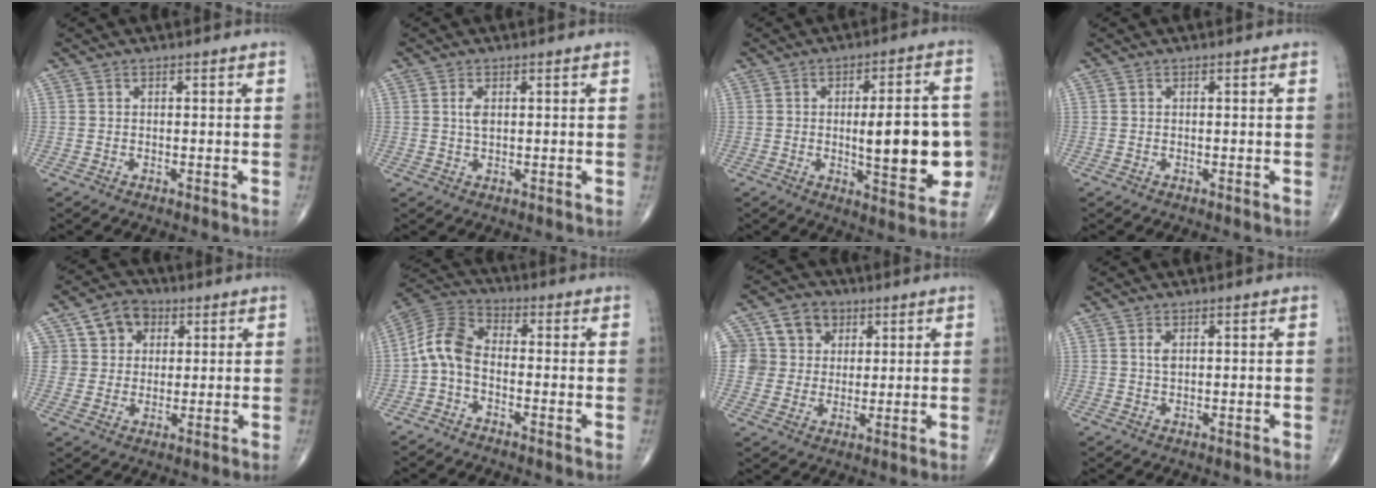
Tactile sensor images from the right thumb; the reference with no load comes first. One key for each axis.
{"total": 2.1, "fx": 0.5, "fy": 1.1, "fz": 1.7, "tx": -0.033, "ty": -0.002, "tz": 0.011}
{"total": 16.3, "fx": -1.6, "fy": 5.2, "fz": 15.4, "tx": -0.189, "ty": 0.009, "tz": -0.016}
{"total": 0.0}
{"total": 8.2, "fx": 3.2, "fy": 7.0, "fz": 2.9, "tx": -0.010, "ty": -0.004, "tz": 0.051}
{"total": 7.8, "fx": -1.8, "fy": 4.6, "fz": 6.0, "tx": -0.119, "ty": 0.030, "tz": -0.053}
{"total": 10.5, "fx": 3.5, "fy": 9.4, "fz": 3.3, "tx": -0.029, "ty": 0.010, "tz": 0.058}
{"total": 1.4, "fx": 0.5, "fy": 0.7, "fz": 1.1, "tx": -0.021, "ty": 0.001, "tz": 0.012}